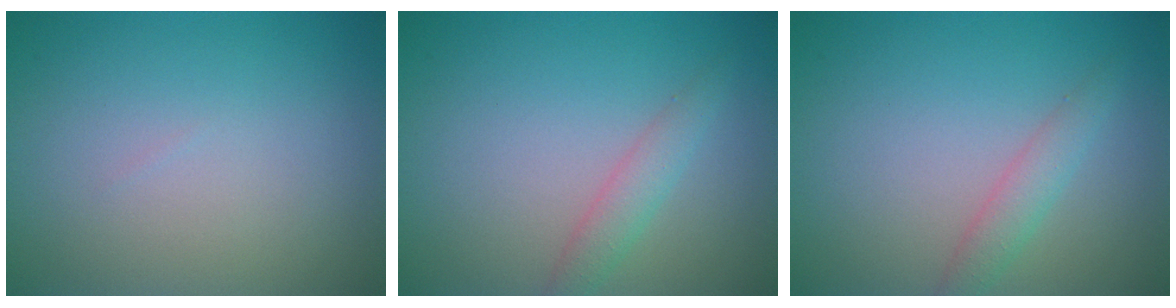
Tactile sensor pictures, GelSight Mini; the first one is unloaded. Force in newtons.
{"total": 1.9, "press": 1.9, "slide": 0.1}
{"total": 1.9, "press": 1.9, "slide": 0.1}